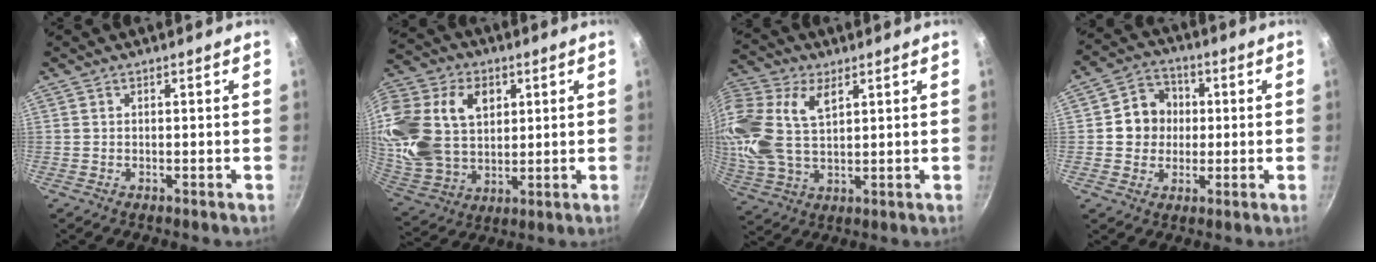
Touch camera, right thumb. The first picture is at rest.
{"total": 26.0, "force": [7.1, 18.5, 16.8], "torque": [-0.365, 0.016, 0.137]}
{"total": 19.7, "force": [6.5, 12.0, 14.2], "torque": [-0.320, 0.008, 0.125]}
{"total": 8.5, "force": [0.7, 7.8, 3.3], "torque": [-0.010, 0.012, -0.001]}